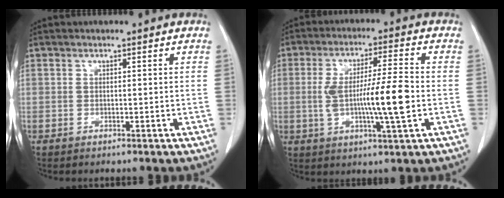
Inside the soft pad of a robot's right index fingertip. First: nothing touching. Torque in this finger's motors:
{"motor_torque": [1.33, 0.19, 0.49, 0.18]}